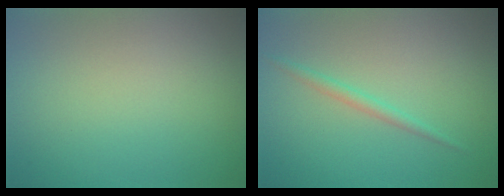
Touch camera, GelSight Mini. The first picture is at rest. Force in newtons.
{"total": 1.2, "press": 1.2, "slide": 0.1}